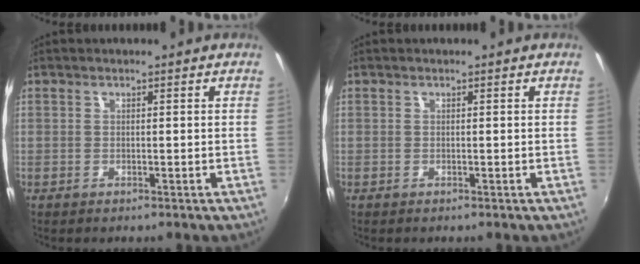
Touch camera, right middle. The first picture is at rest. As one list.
[{"total": 0.0}]